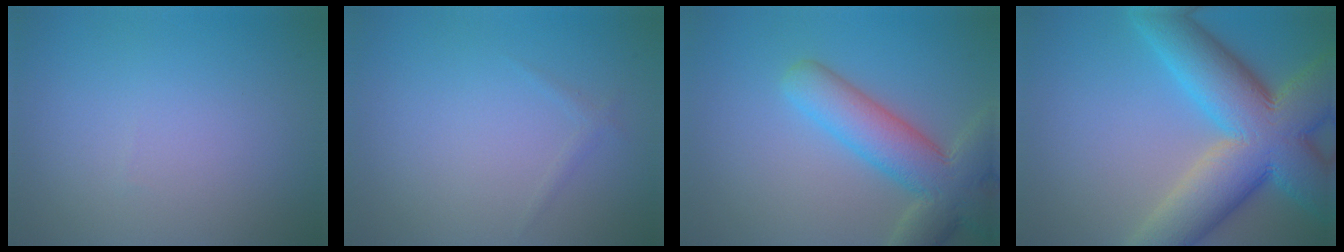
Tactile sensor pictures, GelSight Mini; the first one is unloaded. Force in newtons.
{"total": 0.7, "press": 0.7, "slide": 0.1}
{"total": 7.7, "press": 7.7, "slide": 0.7}
{"total": 13.7, "press": 13.7, "slide": 1.0}